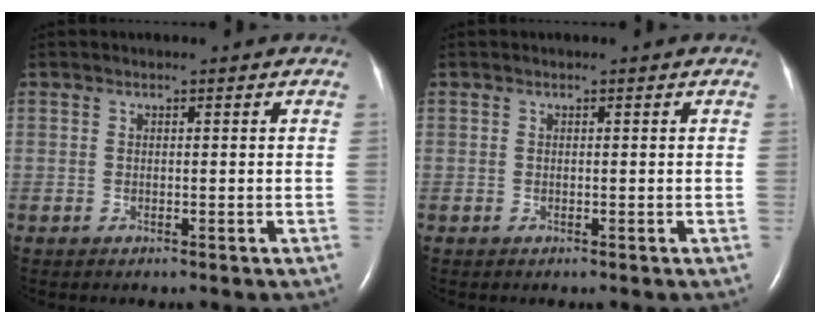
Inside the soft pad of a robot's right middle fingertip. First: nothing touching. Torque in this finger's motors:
{"motor_torque": [0.00, 0.00, 0.00, 0.00]}